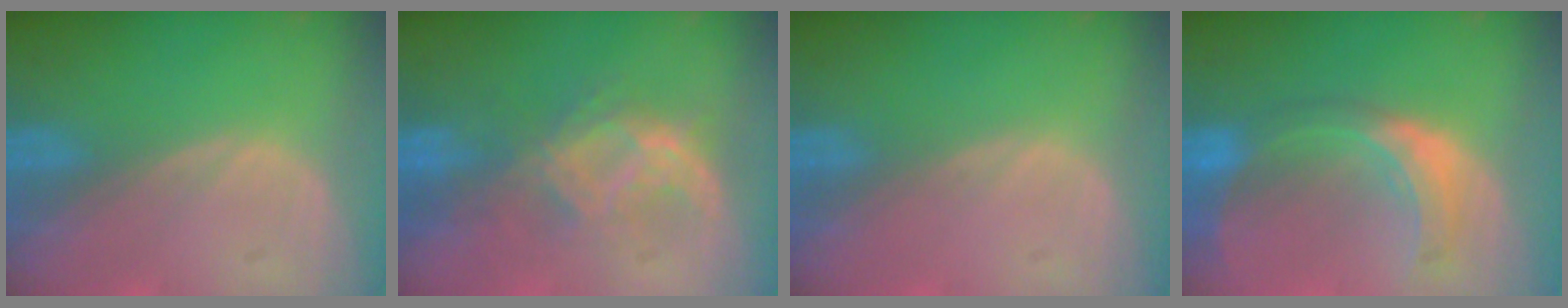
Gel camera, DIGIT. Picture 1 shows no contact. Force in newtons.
{"total": 7.2, "press": 7.2, "slide": 0.8}
{"total": 0.0}
{"total": 8.3, "press": 7.4, "slide": 3.8}